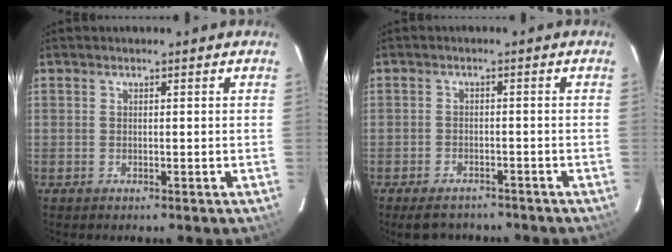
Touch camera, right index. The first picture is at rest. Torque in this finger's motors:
{"motor_torque": [0.79, -0.63, 0.25, 0.05]}